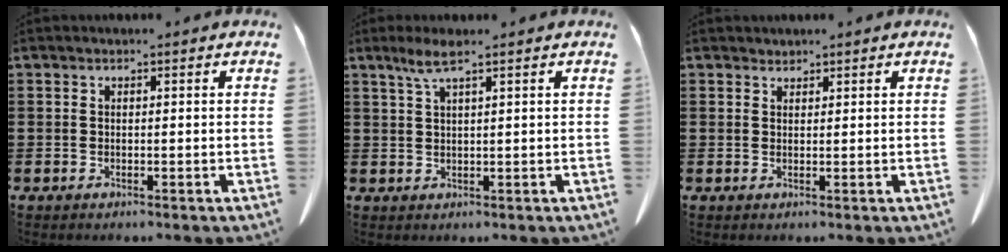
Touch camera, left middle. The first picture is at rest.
{"total": 3.1, "force": [1.9, 0.1, 2.4], "torque": [-0.053, 0.001, 0.033]}
{"total": 1.0, "force": [0.9, 0.2, -0.1], "torque": [-0.002, -0.001, 0.019]}